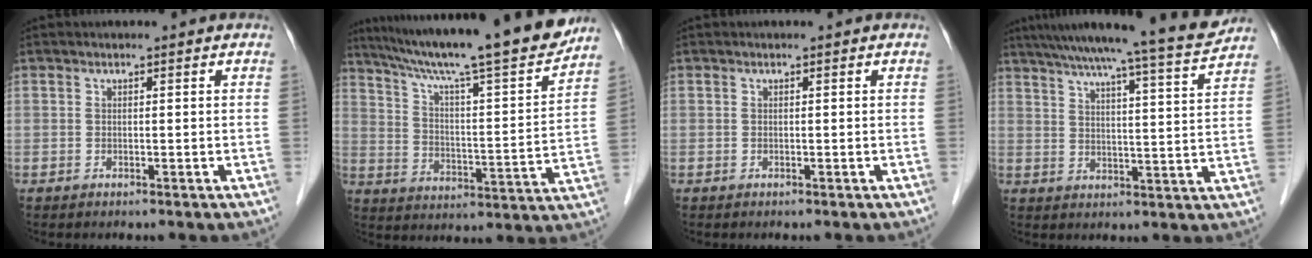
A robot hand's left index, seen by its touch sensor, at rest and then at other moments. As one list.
[{"total": 22.7, "force": [19.5, -0.2, 11.6], "torque": [-0.190, -0.022, 0.290]}, {"total": 0.0}, {"total": 17.2, "force": [15.4, -1.3, 7.4], "torque": [-0.121, -0.026, 0.208]}]